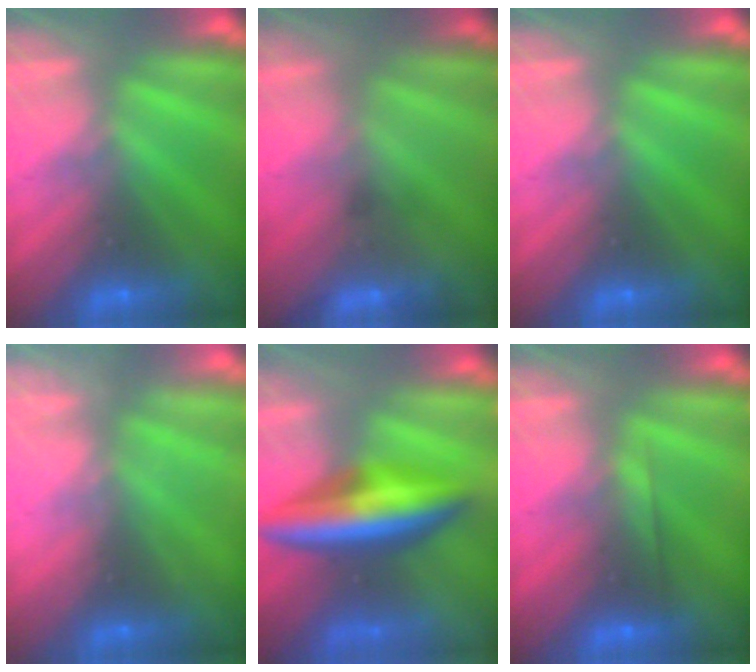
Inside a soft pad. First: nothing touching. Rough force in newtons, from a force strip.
{"total": 2.2}
{"total": 0.0}
{"total": 2.1}
{"total": 9.8}
{"total": 1.9}